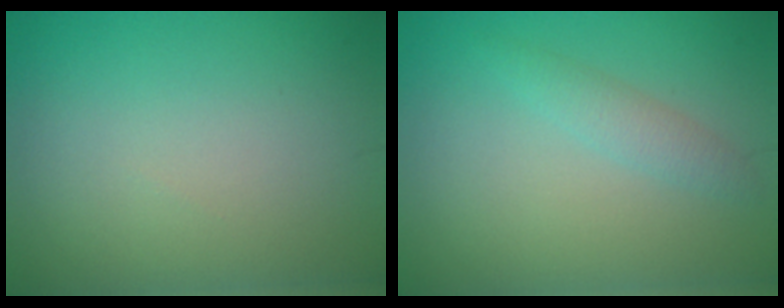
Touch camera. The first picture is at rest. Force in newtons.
{"total": 1.7, "press": 1.7, "slide": 0.1}